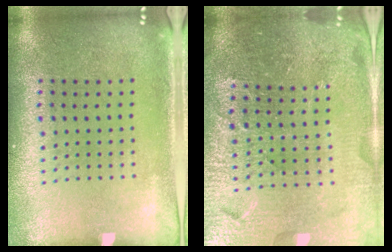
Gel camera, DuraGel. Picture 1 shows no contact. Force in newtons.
{"total": 5.1, "press": 4.7, "slide": 1.9}